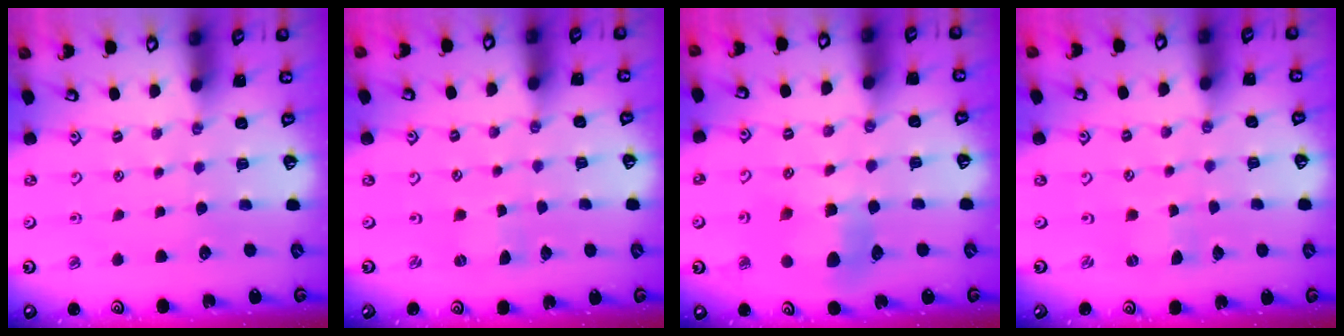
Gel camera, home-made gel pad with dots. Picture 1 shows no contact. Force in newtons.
{"total": 0.0}
{"total": 7.9, "press": 7.9, "slide": 0.5}
{"total": 0.0}